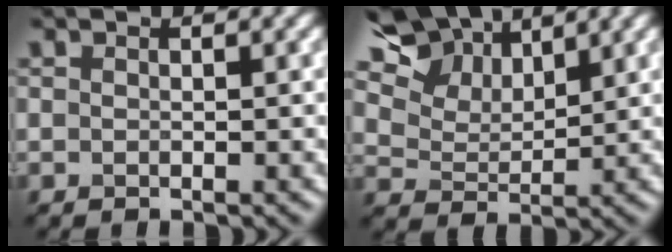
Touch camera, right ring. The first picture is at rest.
{"total": 11.8, "force": [8.1, 6.3, 5.7], "torque": [-0.143, 0.021, 0.139]}